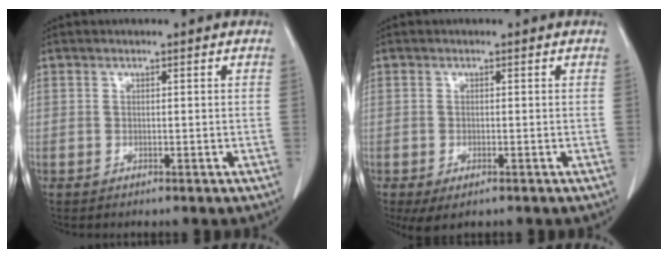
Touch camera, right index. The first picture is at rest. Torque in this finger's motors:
{"motor_torque": [0.61, -0.58, 0.25, 0.07]}